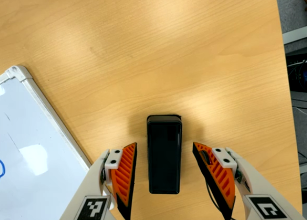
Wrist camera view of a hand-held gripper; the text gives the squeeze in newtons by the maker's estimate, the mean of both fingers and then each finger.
{"total": 0.0}